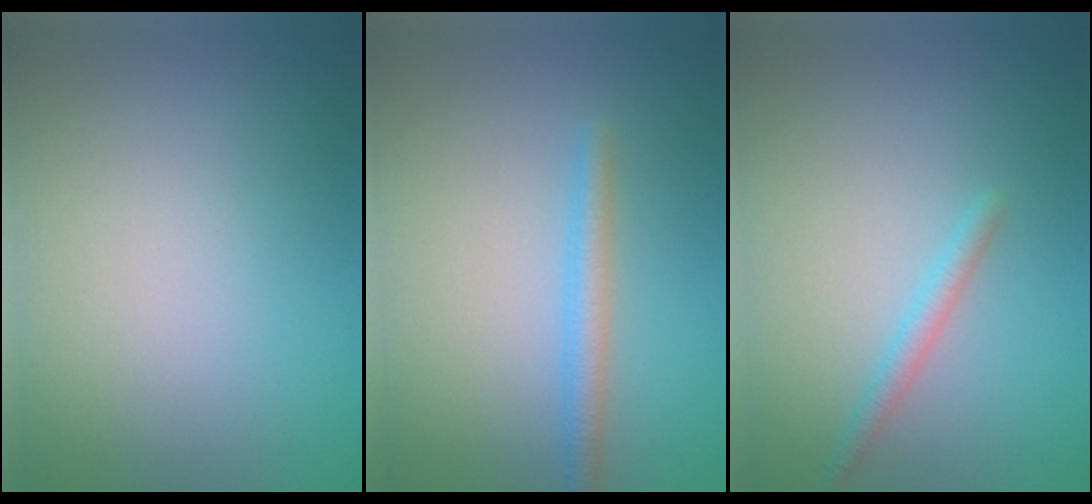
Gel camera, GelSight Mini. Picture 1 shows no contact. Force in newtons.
{"total": 2.2, "press": 2.1, "slide": 0.1}
{"total": 1.5, "press": 1.5, "slide": 0.0}